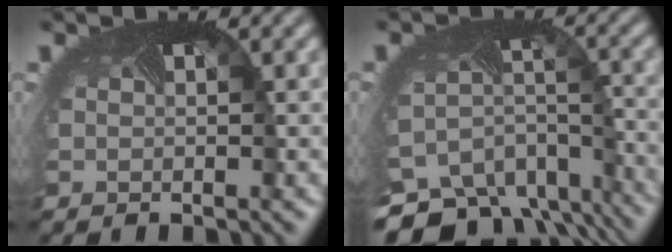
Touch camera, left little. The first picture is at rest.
{"total": 11.8, "force": [-9.4, 5.8, 4.0], "torque": [-0.075, -0.018, -0.120]}